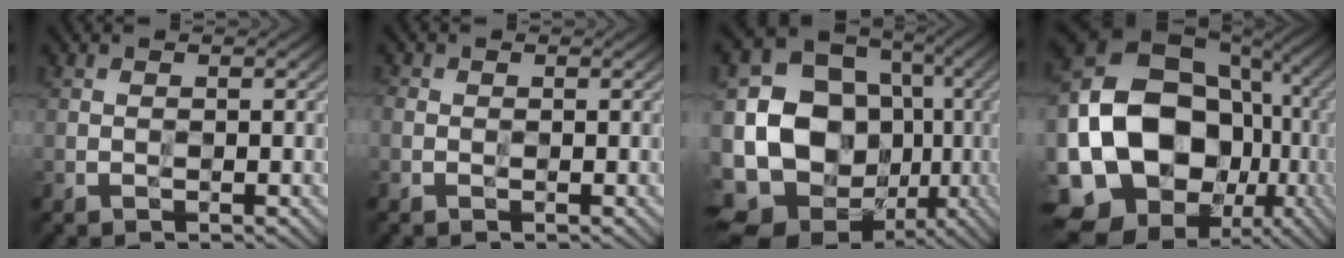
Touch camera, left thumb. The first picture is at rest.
{"total": 0.7, "force": [-0.2, 0.6, 0.3], "torque": [-0.006, -0.001, -0.006]}
{"total": 18.4, "force": [-3.5, 15.8, 8.7], "torque": [-0.189, -0.041, -0.072]}
{"total": 21.1, "force": [-4.3, 17.3, 11.4], "torque": [-0.271, -0.034, -0.073]}